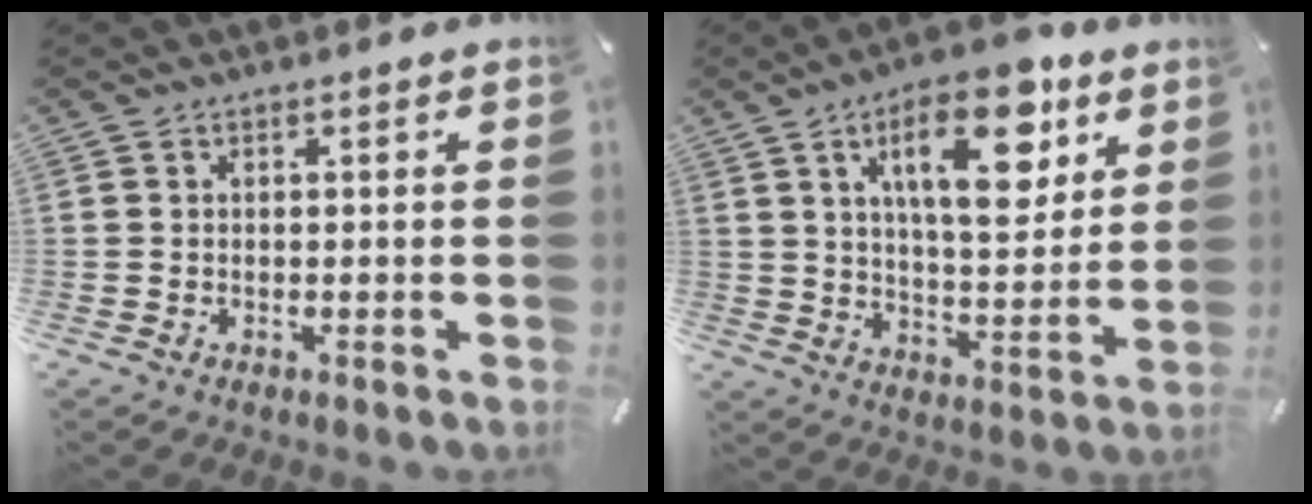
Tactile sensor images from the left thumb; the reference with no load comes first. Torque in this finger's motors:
{"motor_torque": [1.15, 0.85, 1.65, -1.15, 0.30]}